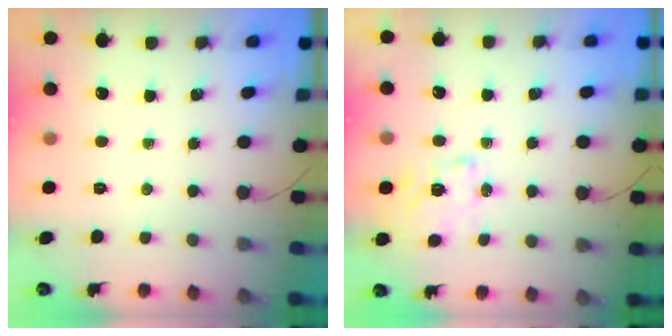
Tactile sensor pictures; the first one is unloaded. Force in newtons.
{"total": 2.3, "press": 2.3, "slide": 0.4}